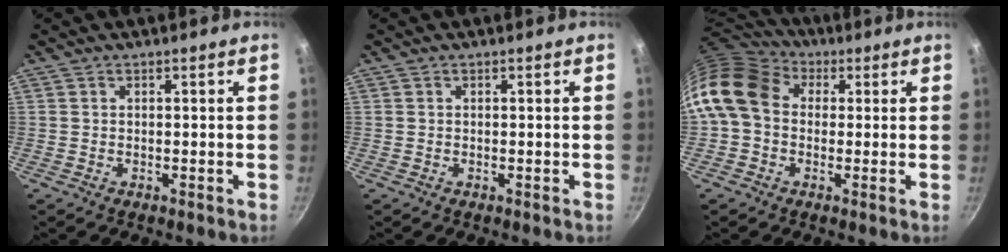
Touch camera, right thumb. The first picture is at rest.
{"total": 0.0}
{"total": 13.9, "force": [1.8, 11.0, 8.4], "torque": [-0.145, 0.027, 0.012]}